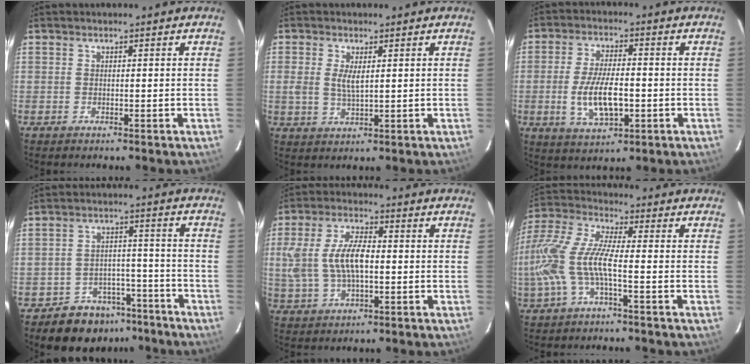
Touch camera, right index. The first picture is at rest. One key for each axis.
{"total": 3.7, "fx": 0.8, "fy": 1.5, "fz": 3.3, "tx": -0.064, "ty": -0.003, "tz": 0.016}
{"total": 8.9, "fx": -1.7, "fy": 3.9, "fz": 7.8, "tx": -0.156, "ty": -0.009, "tz": -0.025}
{"total": 10.2, "fx": -7.6, "fy": 6.3, "fz": 2.4, "tx": -0.055, "ty": 0.027, "tz": -0.097}
{"total": 10.8, "fx": 0.0, "fy": 5.3, "fz": 9.5, "tx": -0.196, "ty": 0.009, "tz": 0.006}
{"total": 14.3, "fx": -3.6, "fy": 3.6, "fz": 13.4, "tx": -0.283, "ty": -0.006, "tz": -0.075}